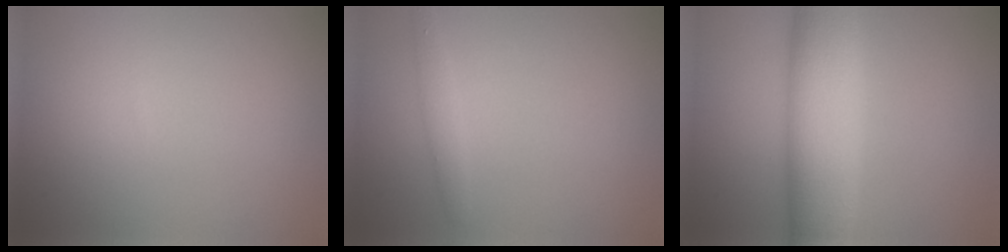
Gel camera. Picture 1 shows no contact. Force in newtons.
{"total": 1.3, "press": 1.3, "slide": 0.0}
{"total": 9.4, "press": 9.4, "slide": 0.3}